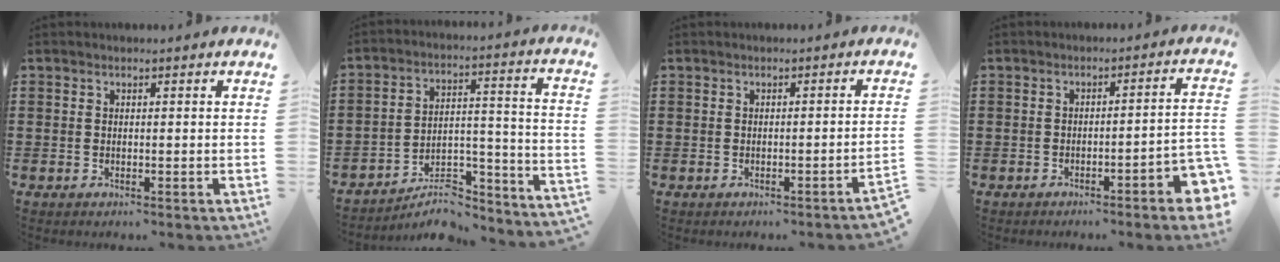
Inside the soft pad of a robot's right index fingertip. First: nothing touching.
{"total": 5.9, "force": [-5.0, 1.7, 2.6], "torque": [-0.041, -0.002, -0.097]}
{"total": 1.1, "force": [-0.8, -0.2, 0.7], "torque": [-0.013, -0.003, -0.015]}
{"total": 4.0, "force": [-2.8, 0.0, 2.8], "torque": [-0.045, -0.010, -0.053]}